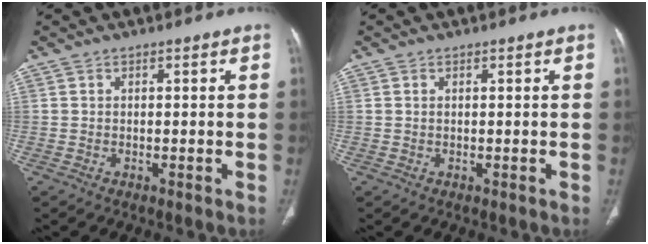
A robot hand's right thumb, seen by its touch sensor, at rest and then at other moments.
{"total": 0.0}